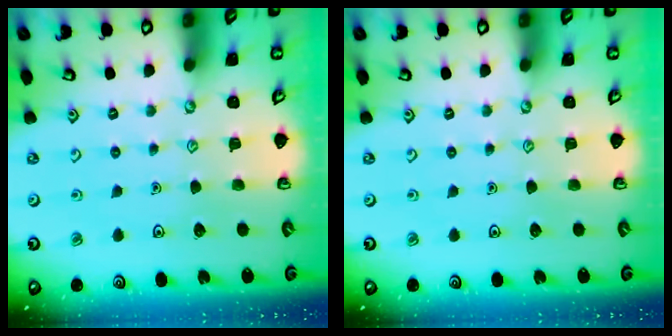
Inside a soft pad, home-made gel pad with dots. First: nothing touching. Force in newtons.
{"total": 0.0}